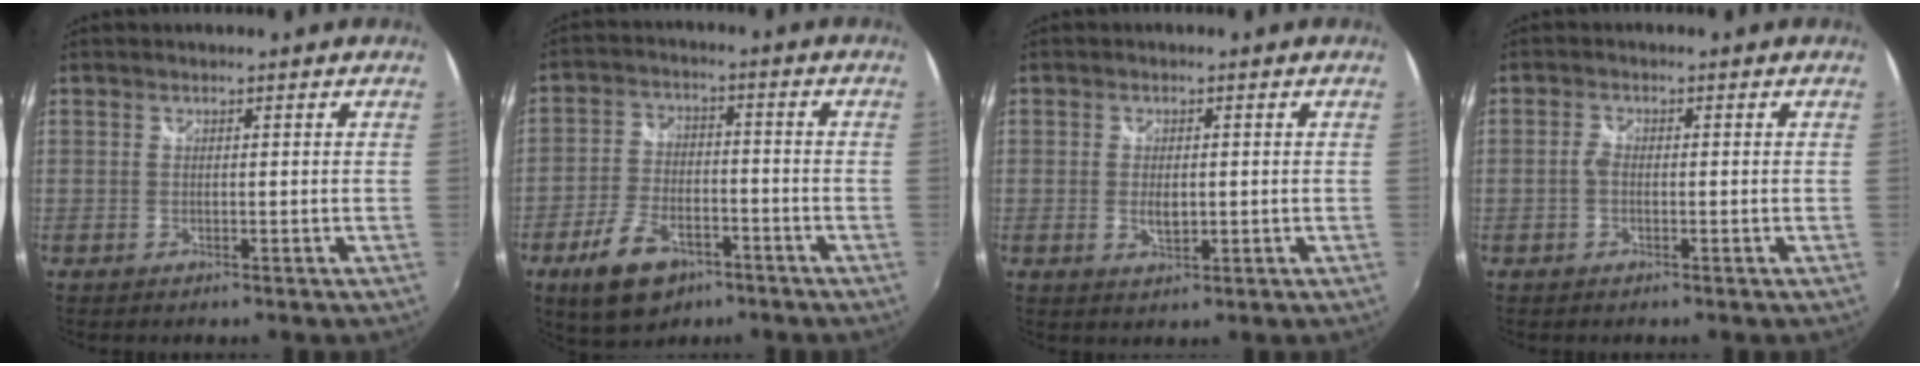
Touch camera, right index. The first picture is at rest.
{"total": 11.7, "force": [-6.8, 6.5, 7.0], "torque": [-0.157, -0.003, -0.116]}
{"total": 3.2, "force": [-0.3, 1.7, 2.7], "torque": [-0.047, -0.004, -0.003]}
{"total": 1.7, "force": [-0.4, 0.9, 1.4], "torque": [-0.034, 0.005, -0.011]}